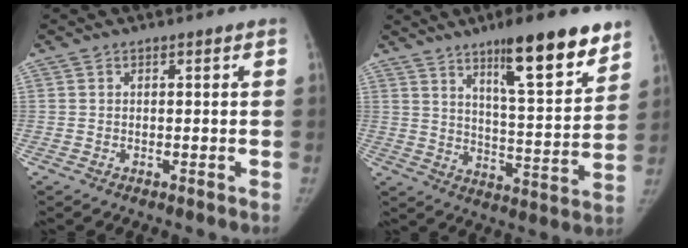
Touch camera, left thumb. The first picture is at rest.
{"total": 18.4, "force": [11.8, 3.8, 13.6], "torque": [-0.173, -0.066, 0.187]}